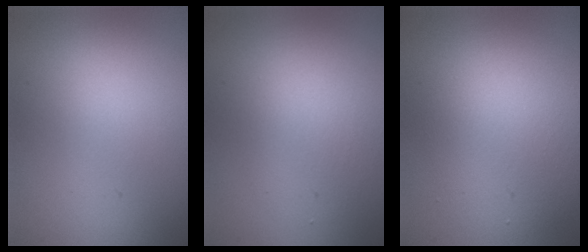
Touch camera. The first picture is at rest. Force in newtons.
{"total": 2.4, "press": 2.4, "slide": 0.2}
{"total": 4.4, "press": 4.4, "slide": 0.0}